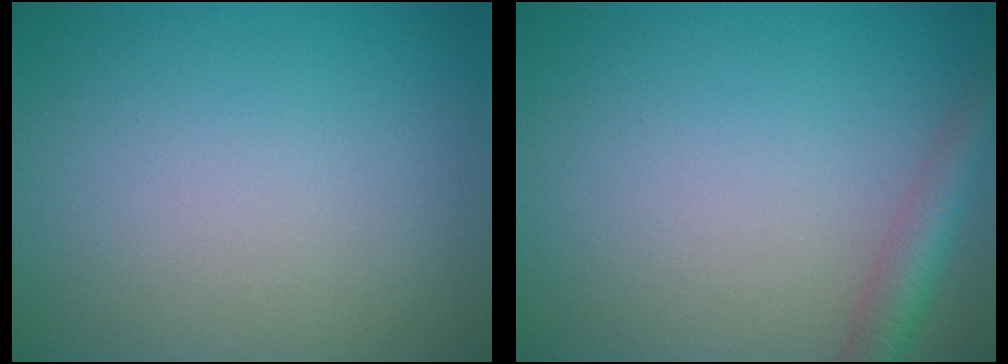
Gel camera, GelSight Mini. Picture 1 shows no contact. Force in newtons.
{"total": 3.0, "press": 3.0, "slide": 0.1}